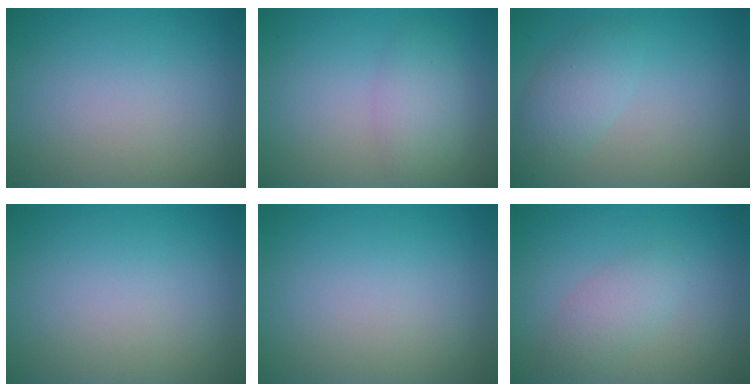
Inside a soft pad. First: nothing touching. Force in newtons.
{"total": 3.1, "press": 3.1, "slide": 0.1}
{"total": 2.8, "press": 2.8, "slide": 0.1}
{"total": 0.0}
{"total": 0.0}
{"total": 2.2, "press": 2.2, "slide": 0.2}